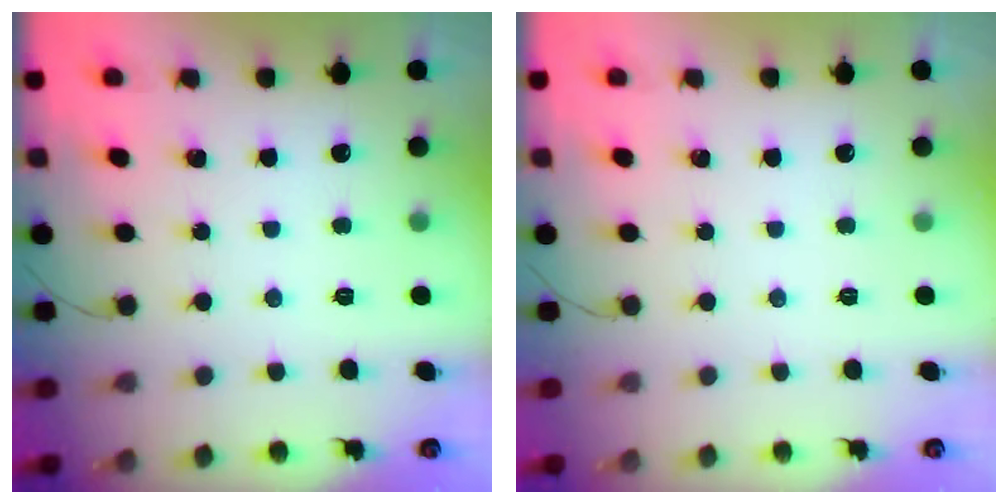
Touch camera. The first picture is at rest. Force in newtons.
{"total": 0.0}